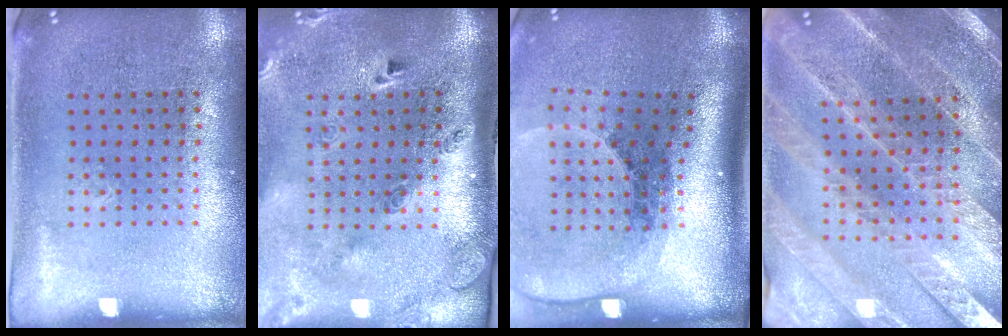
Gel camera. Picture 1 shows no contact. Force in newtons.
{"total": 3.0, "press": 2.0, "slide": 2.2}
{"total": 2.7, "press": 1.9, "slide": 2.0}
{"total": 2.8, "press": 2.8, "slide": 0.5}